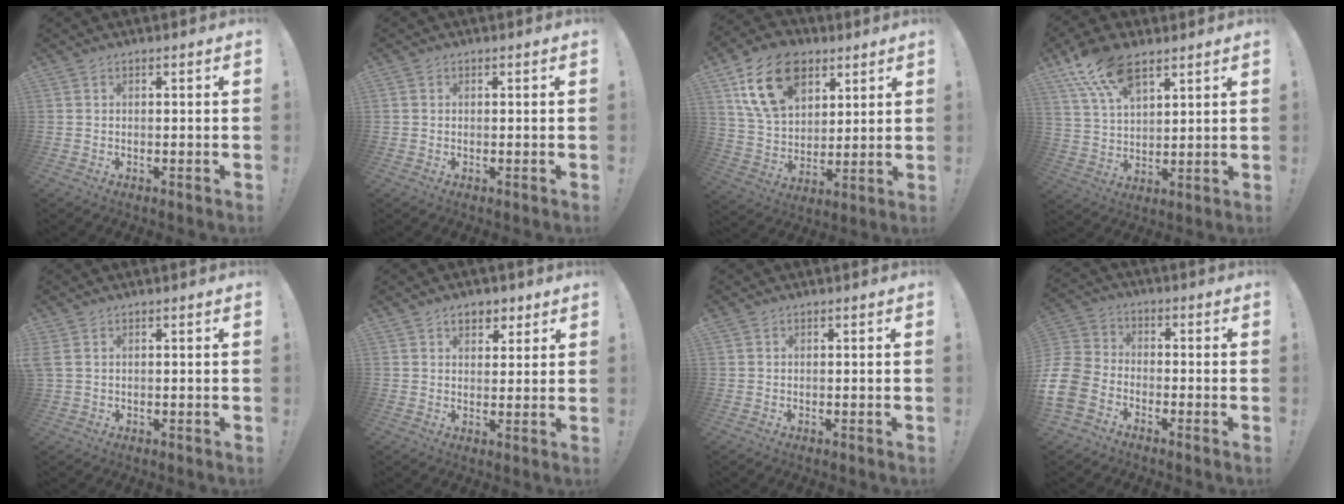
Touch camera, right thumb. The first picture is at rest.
{"total": 0.5, "force": [0.1, 0.5, 0.0], "torque": [-0.005, 0.004, 0.004]}
{"total": 18.6, "force": [8.6, 12.8, 10.5], "torque": [-0.170, -0.033, 0.163]}
{"total": 13.1, "force": [8.6, 6.3, 7.6], "torque": [-0.150, -0.030, 0.164]}
{"total": 2.0, "force": [0.8, 1.0, 1.6], "torque": [-0.036, 0.005, 0.018]}
{"total": 5.3, "force": [2.9, 3.8, 2.3], "torque": [-0.023, -0.009, 0.050]}
{"total": 0.0}
{"total": 10.9, "force": [-6.6, 7.3, 4.7], "torque": [-0.113, 0.043, -0.123]}